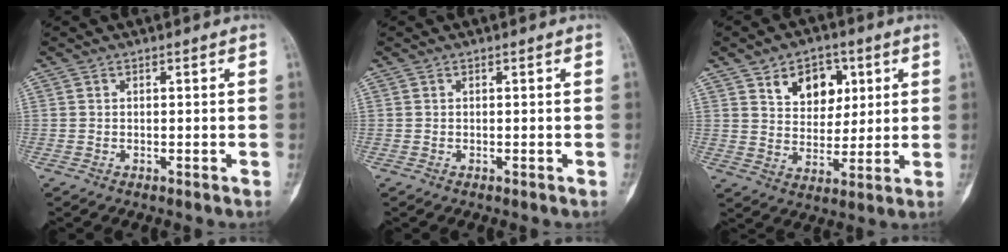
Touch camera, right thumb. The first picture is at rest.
{"total": 0.0}
{"total": 10.3, "force": [4.4, 7.1, 5.9], "torque": [-0.051, -0.020, 0.073]}